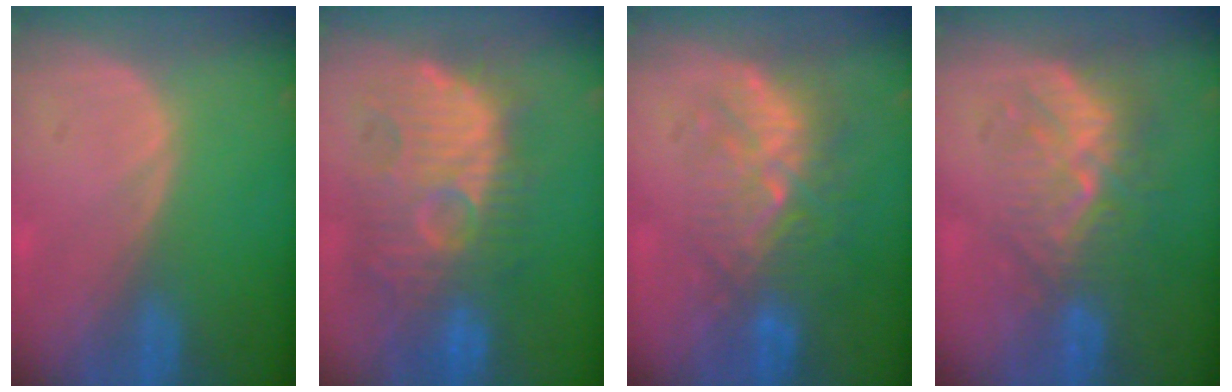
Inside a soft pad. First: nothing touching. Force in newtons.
{"total": 12.1, "press": 11.7, "slide": 2.9}
{"total": 9.0, "press": 8.4, "slide": 3.3}
{"total": 8.7, "press": 8.2, "slide": 3.2}